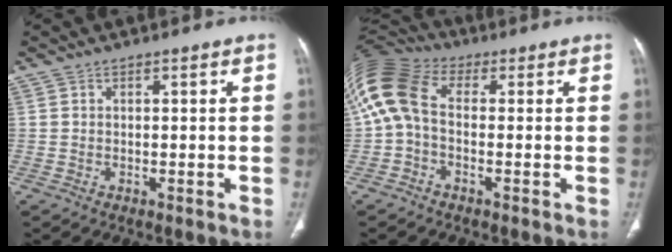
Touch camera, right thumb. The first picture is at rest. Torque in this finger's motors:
{"motor_torque": [-0.41, 1.37, 1.83, -0.01, 0.59]}